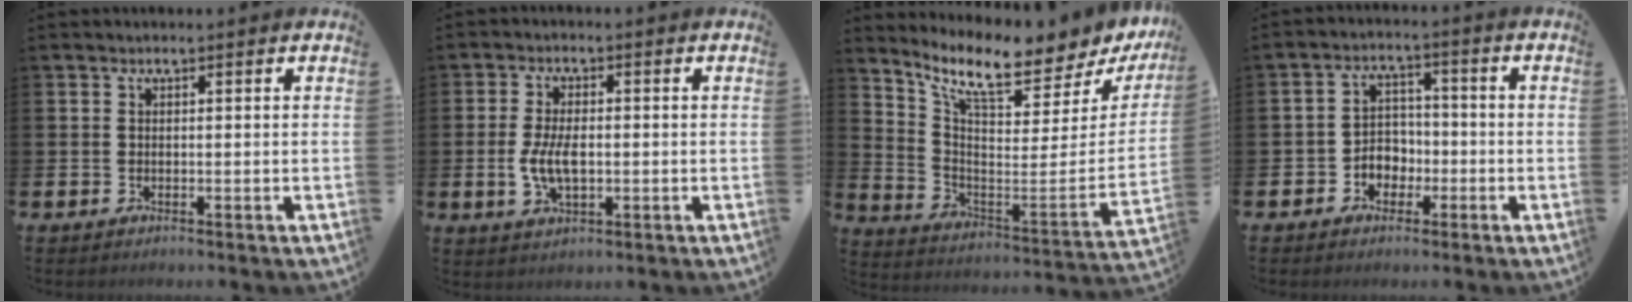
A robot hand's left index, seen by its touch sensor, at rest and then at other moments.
{"total": 4.9, "force": [-0.3, 2.5, 4.2], "torque": [-0.083, 0.003, -0.008]}
{"total": 9.3, "force": [7.8, 1.6, 4.8], "torque": [-0.119, -0.073, 0.127]}
{"total": 3.6, "force": [-1.6, 3.0, 1.1], "torque": [-0.027, 0.003, -0.040]}